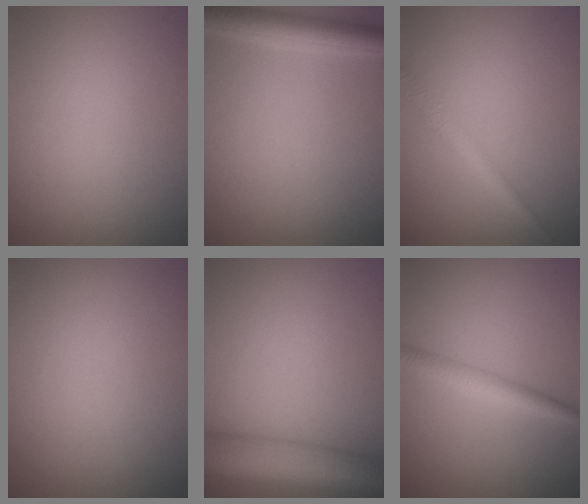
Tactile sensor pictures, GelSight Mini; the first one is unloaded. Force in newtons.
{"total": 3.9, "press": 3.9, "slide": 0.2}
{"total": 2.0, "press": 2.0, "slide": 0.0}
{"total": 0.0}
{"total": 8.4, "press": 8.4, "slide": 0.3}
{"total": 2.6, "press": 2.6, "slide": 0.1}